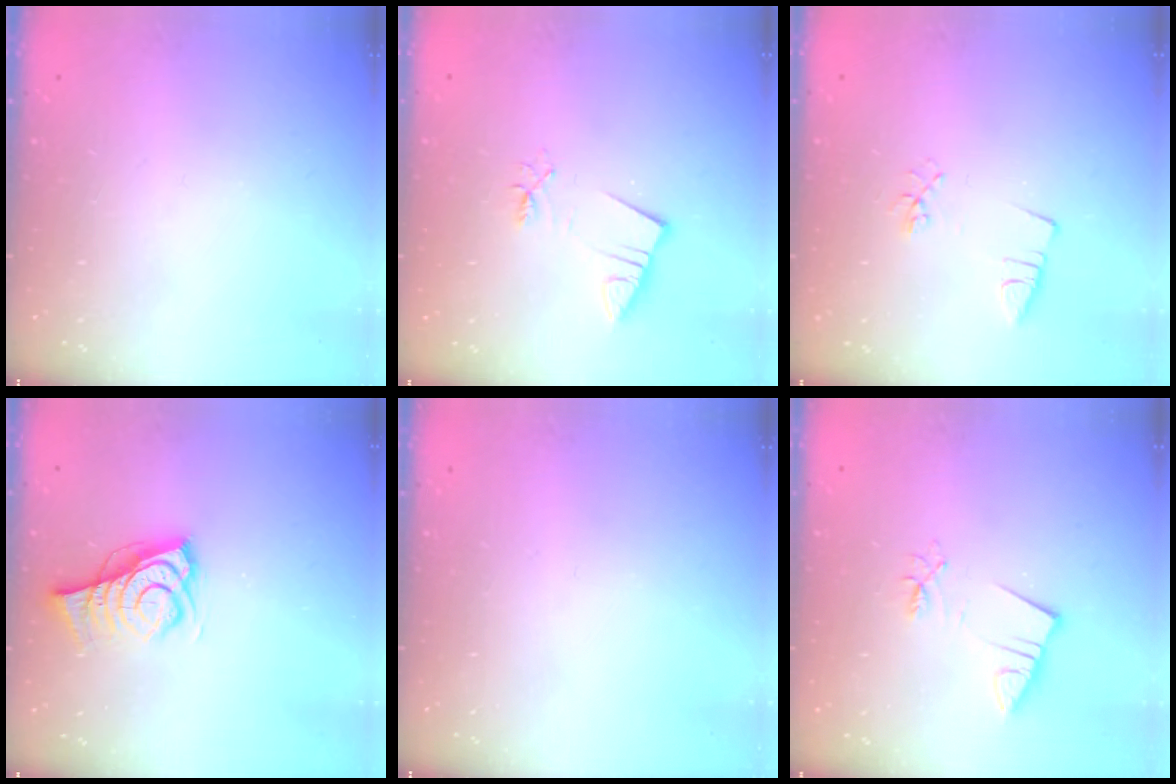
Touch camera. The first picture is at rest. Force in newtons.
{"total": 2.8, "press": 2.8, "slide": 0.4}
{"total": 2.6, "press": 2.3, "slide": 1.3}
{"total": 9.1, "press": 8.6, "slide": 2.9}
{"total": 0.0}
{"total": 3.6, "press": 3.5, "slide": 0.5}